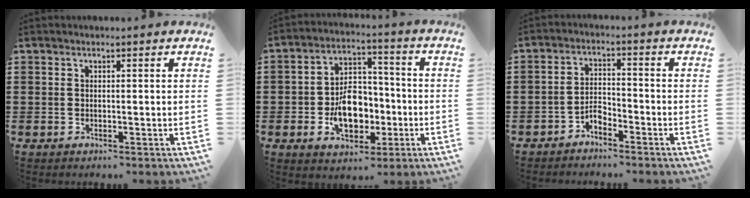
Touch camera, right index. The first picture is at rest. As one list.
[{"total": 9.2, "force": [-2.1, 6.2, 6.5], "torque": [-0.103, 0.006, -0.037]}, {"total": 3.0, "force": [-2.5, 1.1, 1.3], "torque": [-0.036, 0.006, -0.053]}]